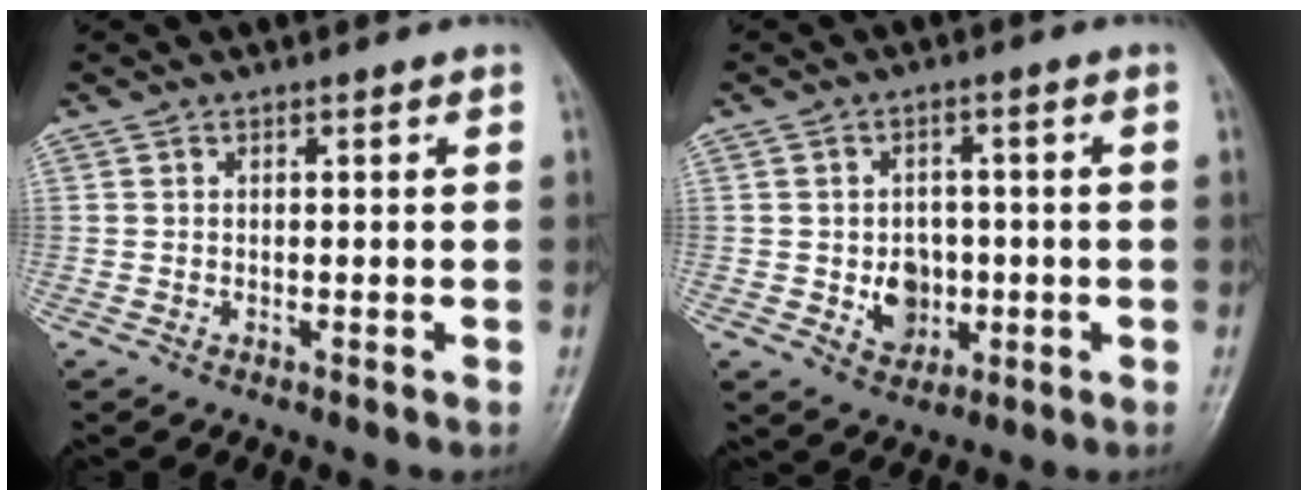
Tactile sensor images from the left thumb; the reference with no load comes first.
{"total": 6.5, "force": [-1.0, 5.4, 3.5], "torque": [-0.018, 0.007, -0.008]}